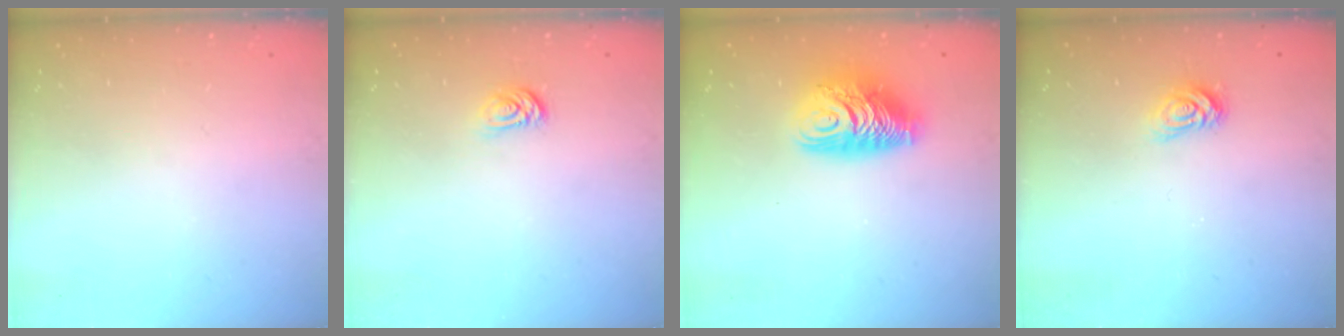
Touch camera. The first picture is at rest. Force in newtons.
{"total": 3.2, "press": 3.2, "slide": 0.5}
{"total": 10.7, "press": 10.7, "slide": 0.9}
{"total": 3.9, "press": 3.9, "slide": 0.5}